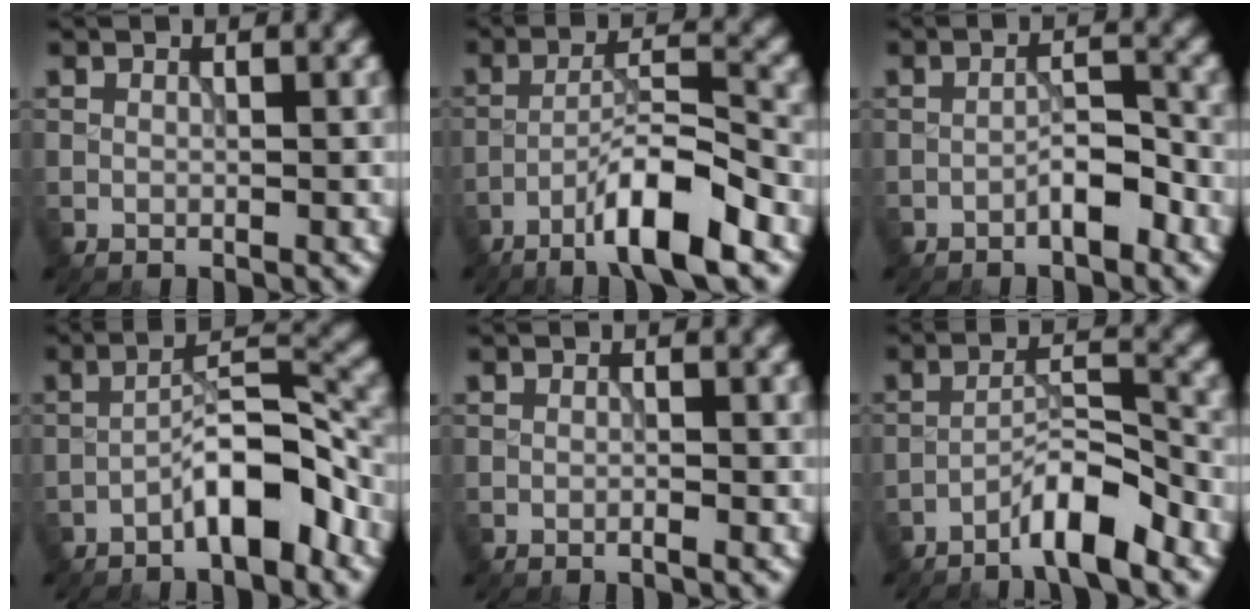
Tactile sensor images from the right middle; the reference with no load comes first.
{"total": 7.4, "force": [-4.5, 1.0, 5.8], "torque": [-0.096, 0.013, -0.084]}
{"total": 2.7, "force": [-1.7, 0.7, 2.0], "torque": [-0.031, 0.011, -0.030]}
{"total": 6.1, "force": [-3.5, 1.6, 4.8], "torque": [-0.075, 0.022, -0.064]}
{"total": 0.6, "force": [-0.4, 0.0, 0.4], "torque": [-0.009, -0.001, -0.008]}
{"total": 4.8, "force": [-3.5, 0.6, 3.2], "torque": [-0.055, 0.013, -0.069]}